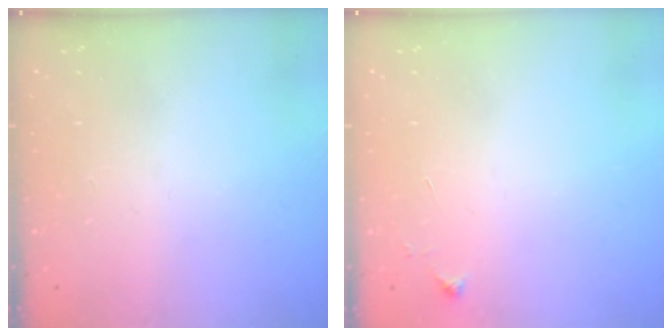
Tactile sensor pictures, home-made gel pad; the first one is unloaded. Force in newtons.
{"total": 3.9, "press": 3.8, "slide": 0.6}